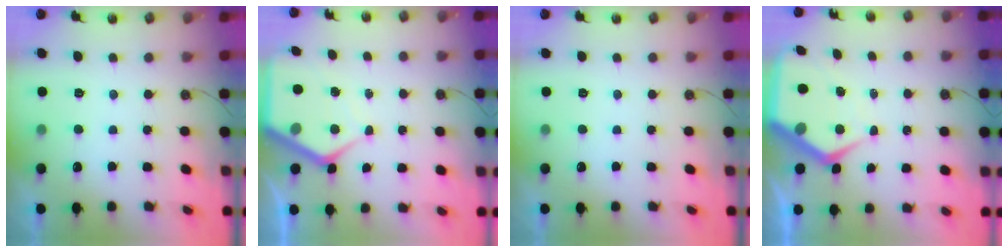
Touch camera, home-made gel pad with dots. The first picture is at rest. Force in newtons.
{"total": 7.6, "press": 7.6, "slide": 0.6}
{"total": 0.0}
{"total": 10.2, "press": 10.2, "slide": 1.1}